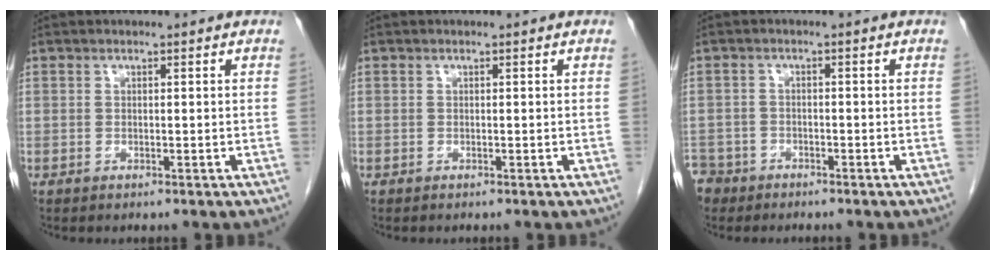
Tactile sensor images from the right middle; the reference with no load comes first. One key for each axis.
{"total": 0.0}
{"total": 4.5, "fx": -3.6, "fy": 2.7, "fz": -0.3, "tx": 0.004, "ty": 0.002, "tz": -0.071}